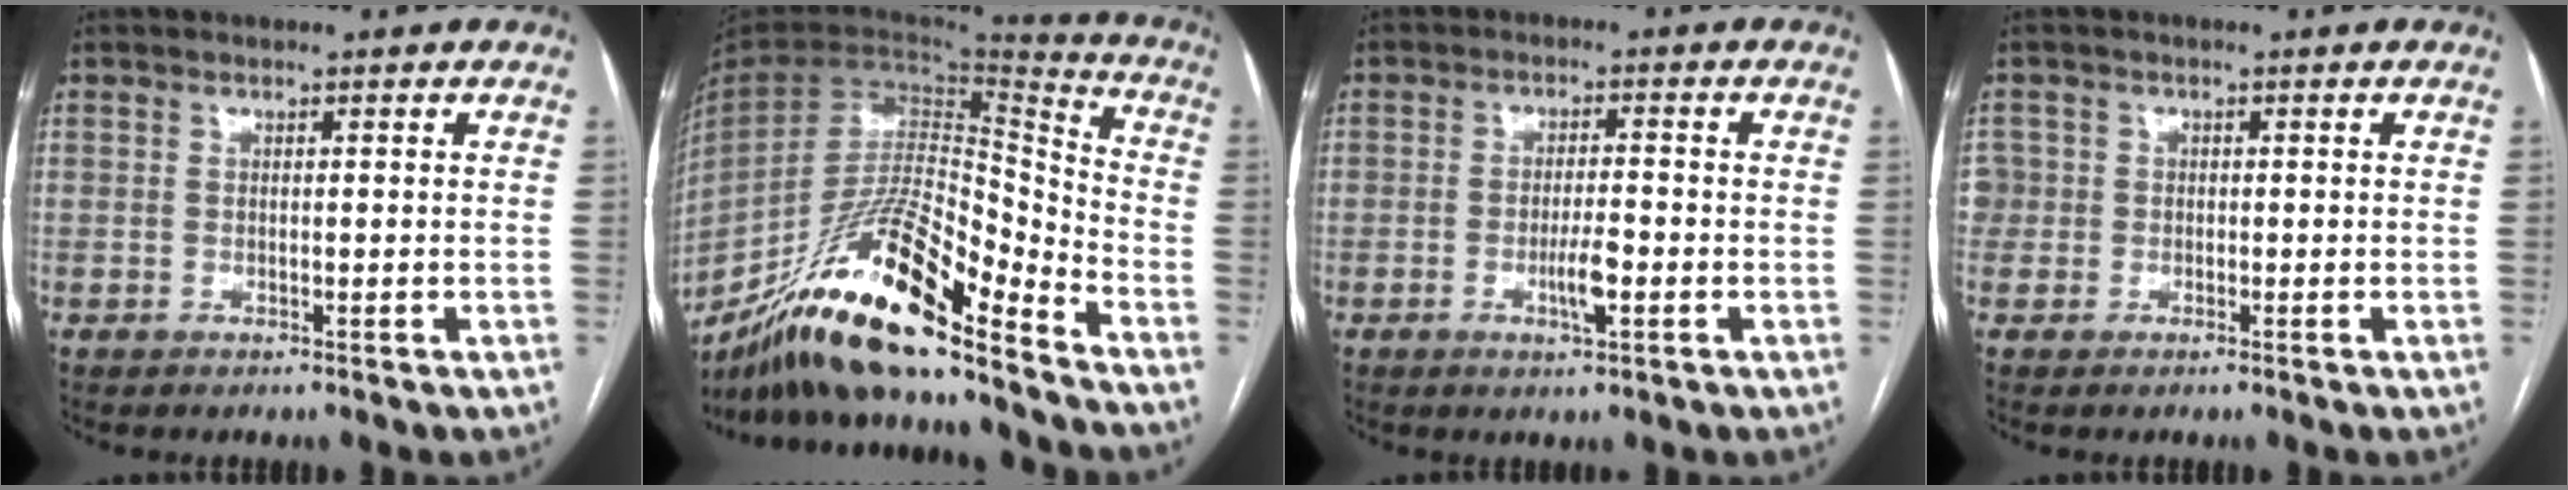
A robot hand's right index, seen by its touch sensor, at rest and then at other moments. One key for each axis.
{"total": 22.4, "fx": -17.1, "fy": 2.9, "fz": 14.1, "tx": -0.270, "ty": -0.014, "tz": -0.314}
{"total": 4.2, "fx": -1.4, "fy": 0.9, "fz": 3.9, "tx": -0.071, "ty": -0.001, "tz": -0.022}
{"total": 2.7, "fx": -0.3, "fy": 2.7, "fz": 0.2, "tx": 0.005, "ty": 0.011, "tz": -0.009}